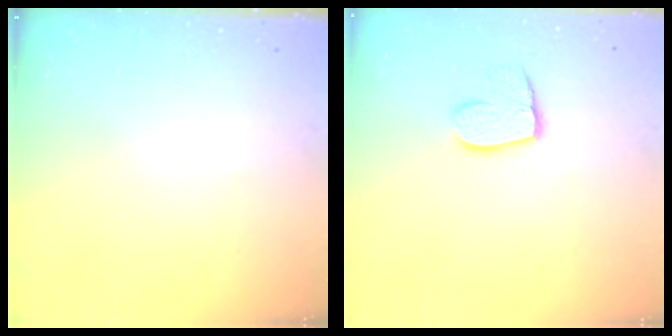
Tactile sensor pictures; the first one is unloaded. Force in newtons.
{"total": 10.0, "press": 10.0, "slide": 0.8}